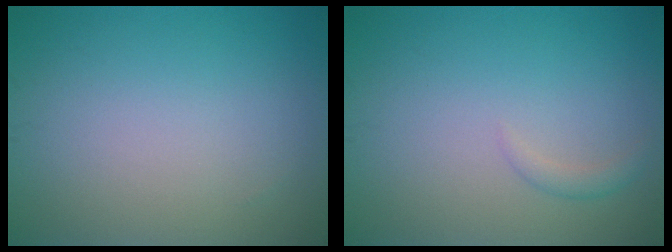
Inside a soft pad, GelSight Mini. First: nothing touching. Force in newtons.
{"total": 1.0, "press": 1.0, "slide": 0.0}